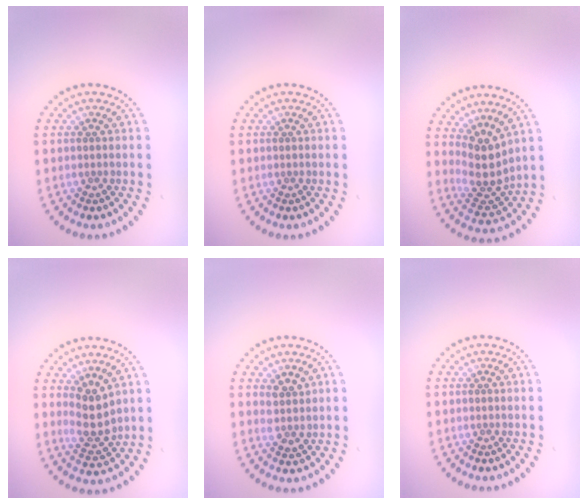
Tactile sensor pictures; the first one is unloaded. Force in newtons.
{"total": 0.0}
{"total": 3.7, "press": 2.7, "slide": 2.5}
{"total": 3.2, "press": 2.9, "slide": 1.4}
{"total": 2.1, "press": 1.8, "slide": 1.1}
{"total": 0.0}